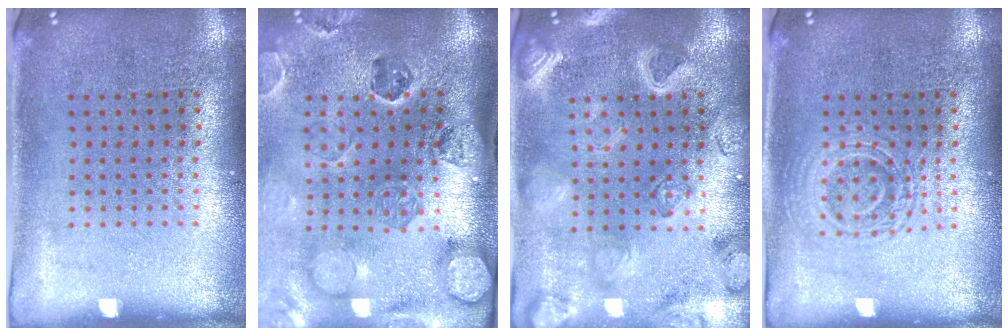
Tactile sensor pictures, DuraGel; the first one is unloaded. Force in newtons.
{"total": 2.9, "press": 2.7, "slide": 0.9}
{"total": 3.1, "press": 3.0, "slide": 0.7}
{"total": 2.7, "press": 2.6, "slide": 0.6}